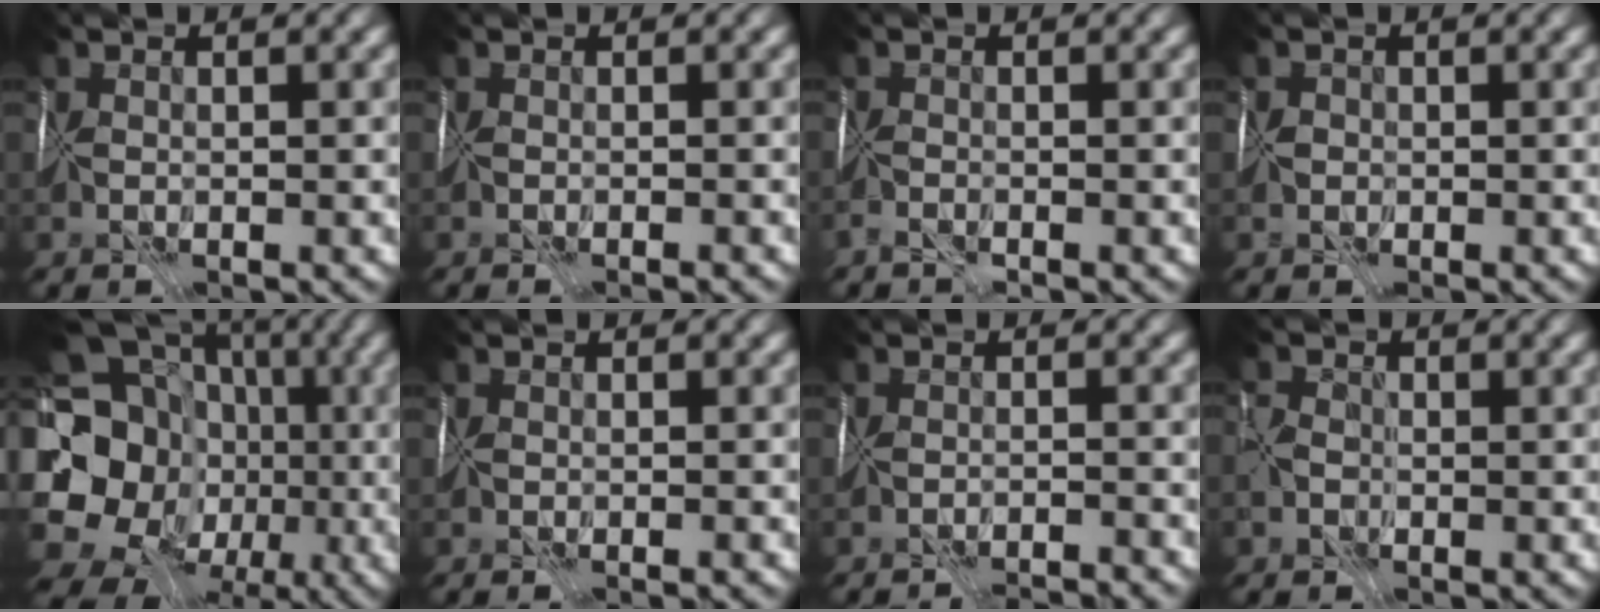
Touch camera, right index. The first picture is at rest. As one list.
[{"total": 1.4, "force": [-1.3, 0.0, 0.5], "torque": [-0.005, -0.001, -0.012]}, {"total": 1.0, "force": [-1.0, -0.1, 0.1], "torque": [-0.002, 0.000, -0.024]}, {"total": 0.7, "force": [-0.2, 0.7, -0.1], "torque": [0.006, 0.005, -0.009]}, {"total": 19.9, "force": [-0.7, 17.7, 9.1], "torque": [-0.164, -0.020, -0.026]}, {"total": 1.1, "force": [-1.0, 0.1, 0.6], "torque": [-0.004, 0.001, -0.008]}, {"total": 4.8, "force": [-4.8, 0.2, 0.9], "torque": [-0.009, -0.003, -0.058]}, {"total": 0.8, "force": [-0.3, 0.7, -0.2], "torque": [0.007, 0.009, -0.012]}]